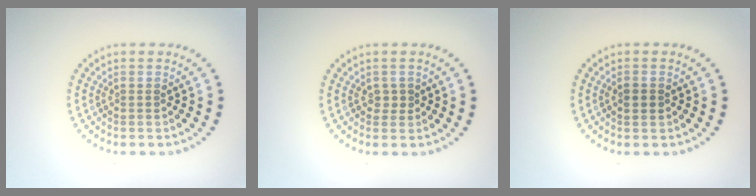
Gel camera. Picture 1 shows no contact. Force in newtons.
{"total": 1.0, "press": 0.9, "slide": 0.3}
{"total": 1.5, "press": 1.5, "slide": 0.1}